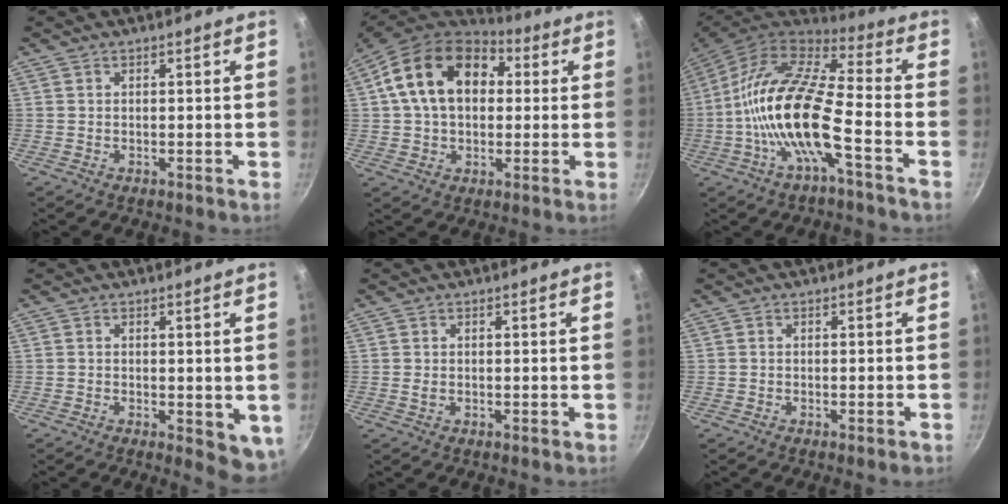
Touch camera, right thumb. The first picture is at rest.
{"total": 18.2, "force": [4.1, 12.8, 12.3], "torque": [-0.186, 0.024, 0.053]}
{"total": 18.0, "force": [-5.0, 5.5, 16.4], "torque": [-0.307, 0.042, -0.114]}
{"total": 5.6, "force": [-0.6, 2.7, 4.9], "torque": [-0.053, -0.009, -0.006]}
{"total": 0.5, "force": [0.1, 0.2, 0.5], "torque": [-0.010, -0.001, 0.000]}
{"total": 1.2, "force": [-0.7, 0.1, 1.0], "torque": [-0.026, 0.005, -0.013]}